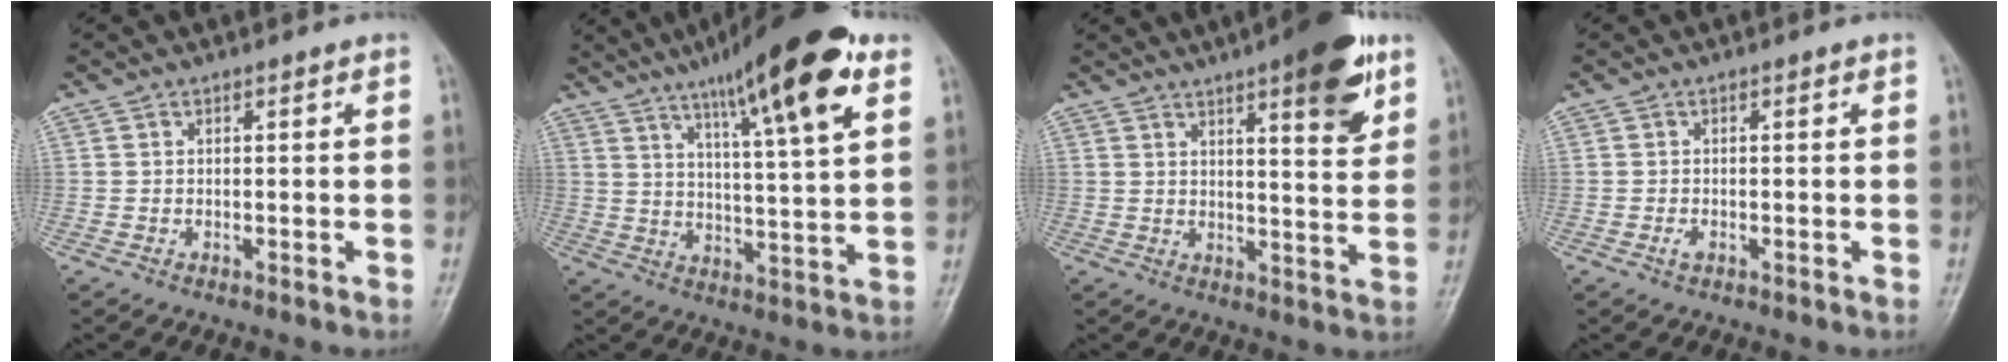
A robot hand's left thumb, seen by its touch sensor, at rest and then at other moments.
{"total": 19.1, "force": [10.6, 3.5, 15.5], "torque": [-0.222, -0.034, 0.164]}
{"total": 13.2, "force": [7.2, 3.4, 10.4], "torque": [-0.118, -0.033, 0.094]}
{"total": 1.0, "force": [-0.4, 0.7, 0.7], "torque": [-0.012, -0.001, -0.008]}